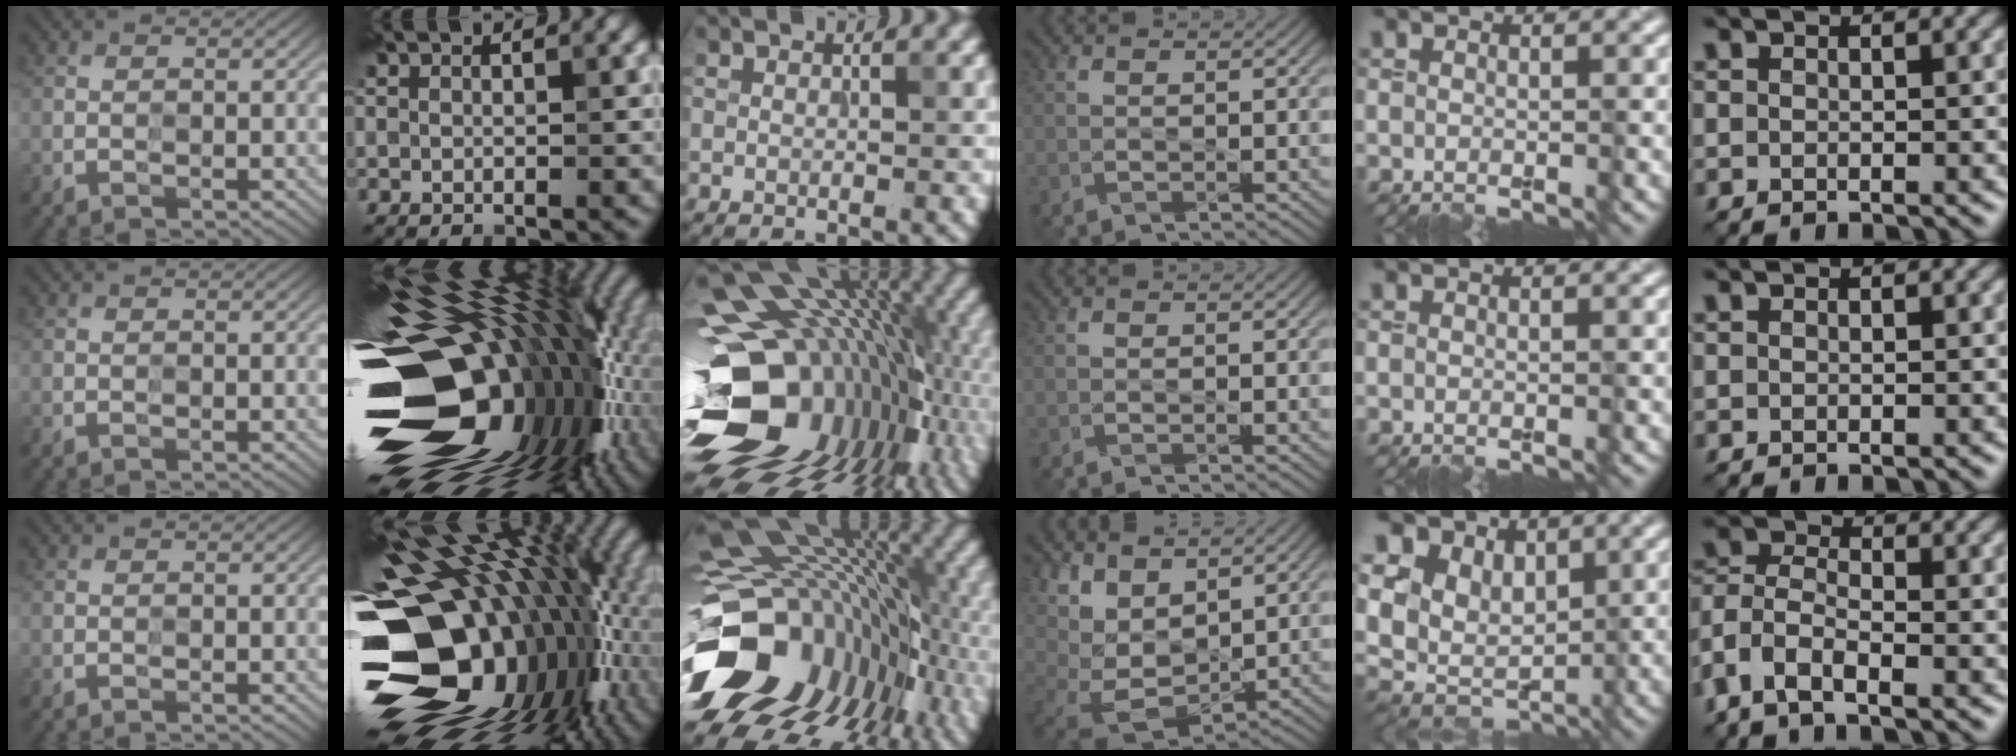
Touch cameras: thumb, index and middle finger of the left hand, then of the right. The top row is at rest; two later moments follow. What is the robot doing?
{"motion": "wipe", "object": "paper plate"}